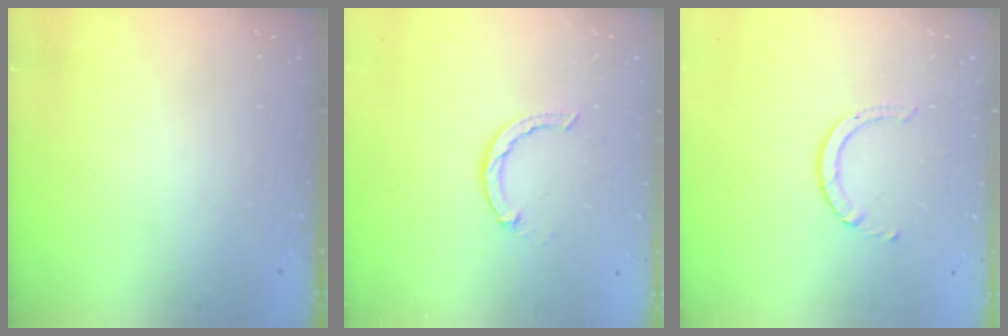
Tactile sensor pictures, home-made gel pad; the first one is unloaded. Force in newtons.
{"total": 2.1, "press": 2.0, "slide": 0.4}
{"total": 2.5, "press": 2.5, "slide": 0.2}